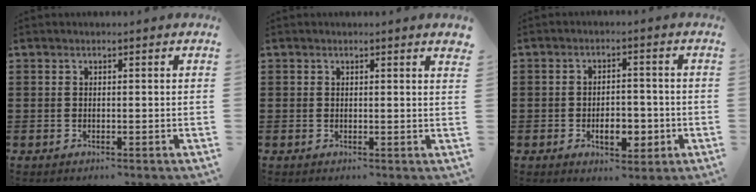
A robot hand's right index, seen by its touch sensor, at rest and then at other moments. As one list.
[{"total": 0.8, "force": [0.8, -0.1, 0.2], "torque": [-0.004, -0.001, 0.016]}, {"total": 5.8, "force": [-1.8, 3.2, 4.5], "torque": [-0.061, 0.003, -0.033]}]